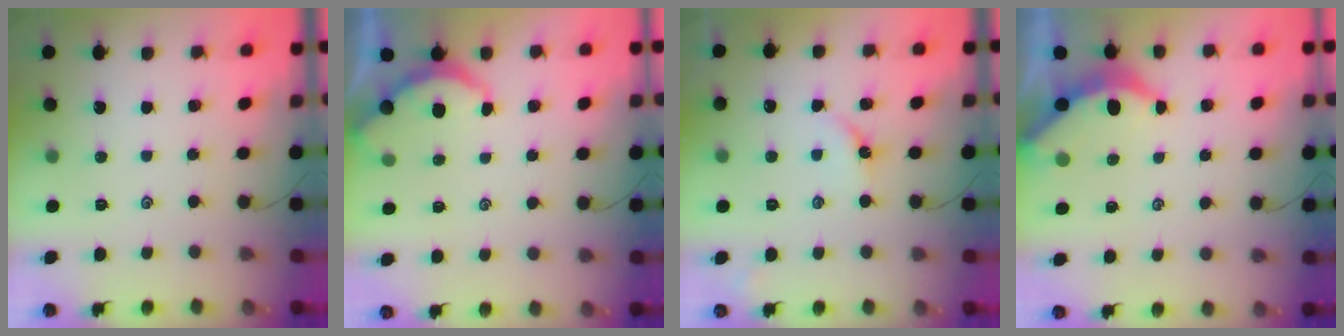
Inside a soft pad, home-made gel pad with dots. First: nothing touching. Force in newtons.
{"total": 2.9, "press": 2.9, "slide": 0.3}
{"total": 5.1, "press": 5.0, "slide": 0.8}
{"total": 3.7, "press": 3.7, "slide": 0.4}